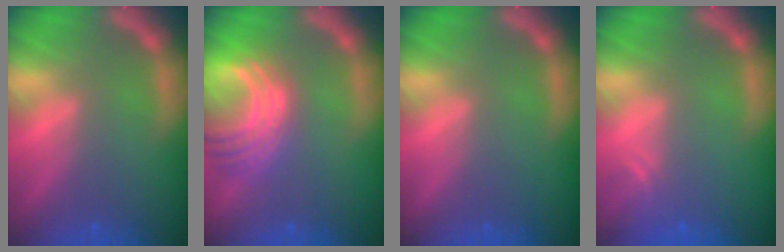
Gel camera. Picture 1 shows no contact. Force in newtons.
{"total": 8.5}
{"total": 0.0}
{"total": 1.5}